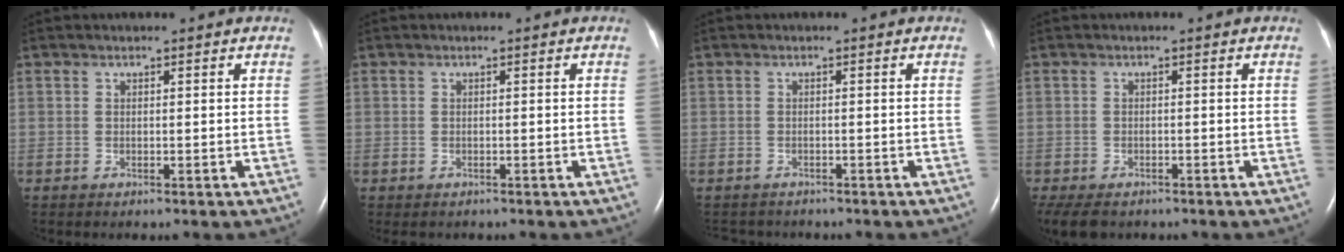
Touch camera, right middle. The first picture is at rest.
{"total": 1.0, "force": [-0.8, 0.5, 0.2], "torque": [-0.013, 0.000, -0.011]}
{"total": 3.9, "force": [-3.6, 1.4, 0.6], "torque": [-0.009, -0.004, -0.049]}
{"total": 7.6, "force": [-5.6, 3.9, 3.5], "torque": [-0.074, -0.011, -0.081]}